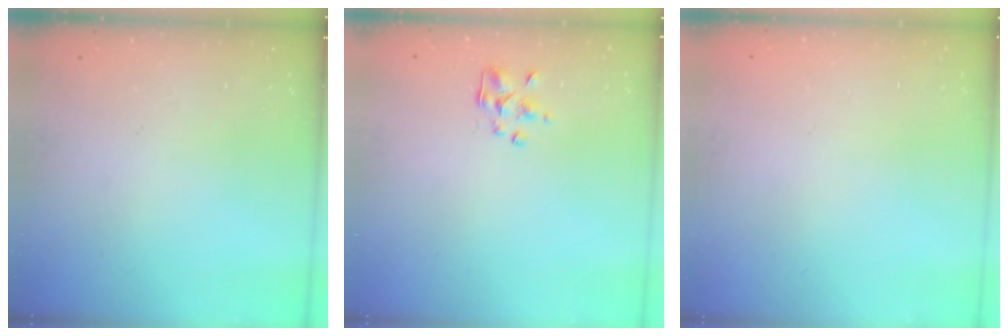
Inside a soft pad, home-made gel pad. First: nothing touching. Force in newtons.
{"total": 2.4, "press": 2.3, "slide": 0.6}
{"total": 1.7, "press": 1.7, "slide": 0.2}